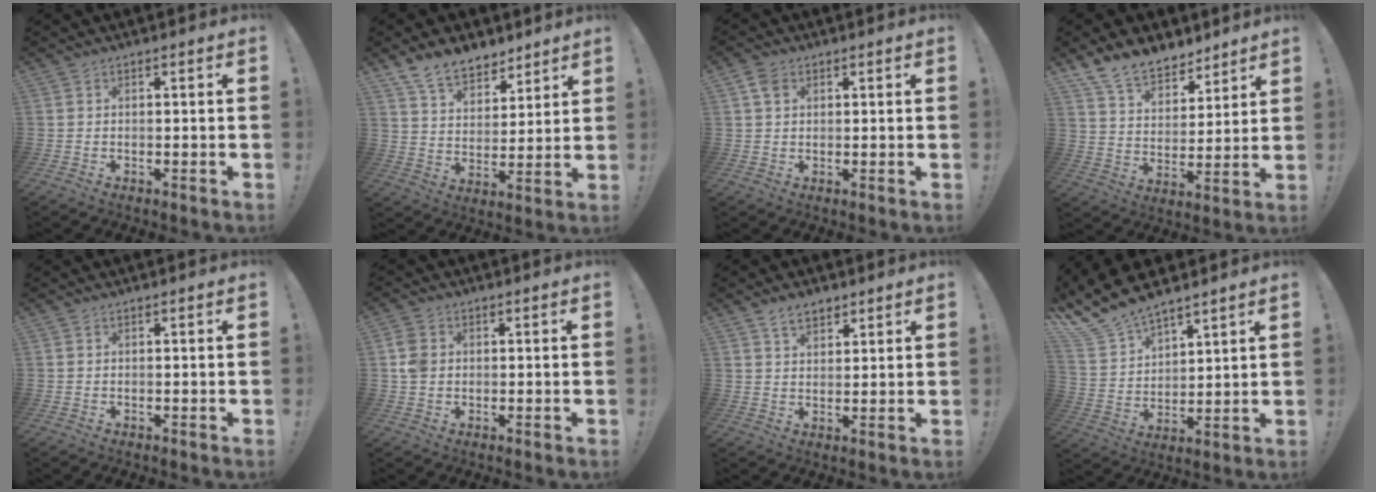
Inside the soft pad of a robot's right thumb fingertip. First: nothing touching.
{"total": 11.6, "force": [9.1, 6.3, 3.7], "torque": [-0.067, -0.064, 0.177]}
{"total": 4.0, "force": [1.9, 2.8, 2.1], "torque": [-0.035, -0.002, 0.036]}
{"total": 12.4, "force": [10.2, 6.2, 3.3], "torque": [-0.075, -0.074, 0.198]}
{"total": 0.0}
{"total": 5.4, "force": [0.5, 4.6, 2.9], "torque": [-0.051, 0.009, 0.013]}
{"total": 5.5, "force": [3.8, 3.2, 2.4], "torque": [-0.040, -0.016, 0.072]}
{"total": 12.0, "force": [10.7, 4.7, 3.0], "torque": [-0.085, -0.083, 0.201]}